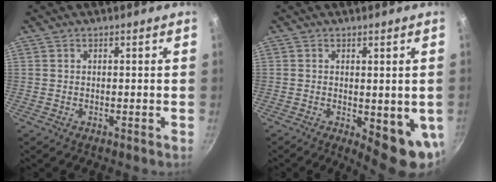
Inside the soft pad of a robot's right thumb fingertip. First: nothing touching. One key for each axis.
{"total": 9.6, "fx": -1.5, "fy": 3.5, "fz": 8.8, "tx": -0.092, "ty": -0.014, "tz": -0.010}